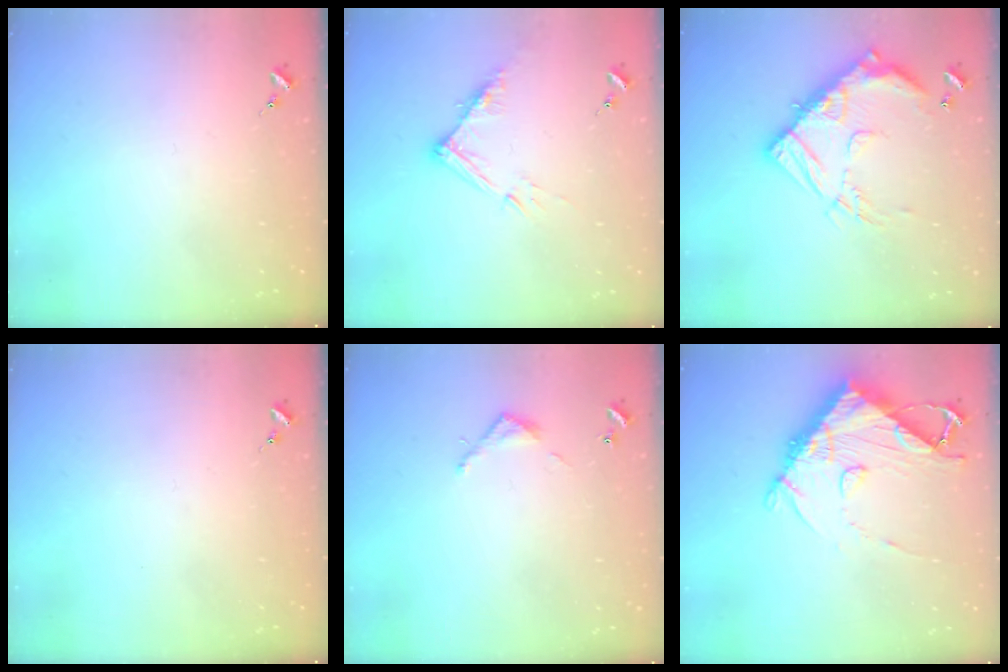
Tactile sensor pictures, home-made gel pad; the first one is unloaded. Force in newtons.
{"total": 10.5, "press": 10.5, "slide": 0.8}
{"total": 17.8, "press": 17.7, "slide": 1.9}
{"total": 0.0}
{"total": 3.2, "press": 3.2, "slide": 0.2}
{"total": 14.2, "press": 14.1, "slide": 1.7}